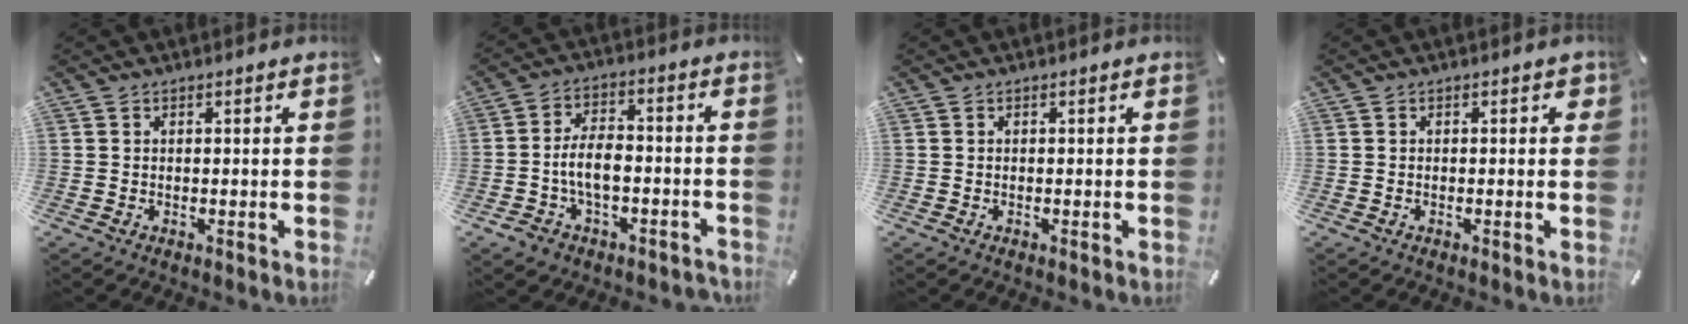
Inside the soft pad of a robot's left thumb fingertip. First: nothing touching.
{"total": 8.3, "force": [-2.2, 5.5, 5.9], "torque": [-0.117, 0.016, -0.040]}
{"total": 0.0}
{"total": 1.4, "force": [-0.2, 1.0, 1.0], "torque": [-0.010, 0.003, -0.007]}